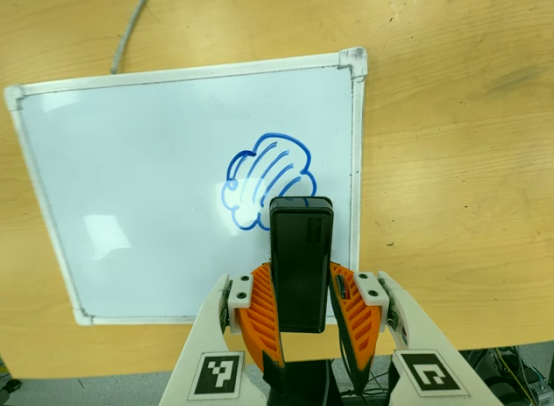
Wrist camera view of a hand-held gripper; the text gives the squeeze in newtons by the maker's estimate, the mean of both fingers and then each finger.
{"total": 5.4, "left": 3.8, "right": 7.0}